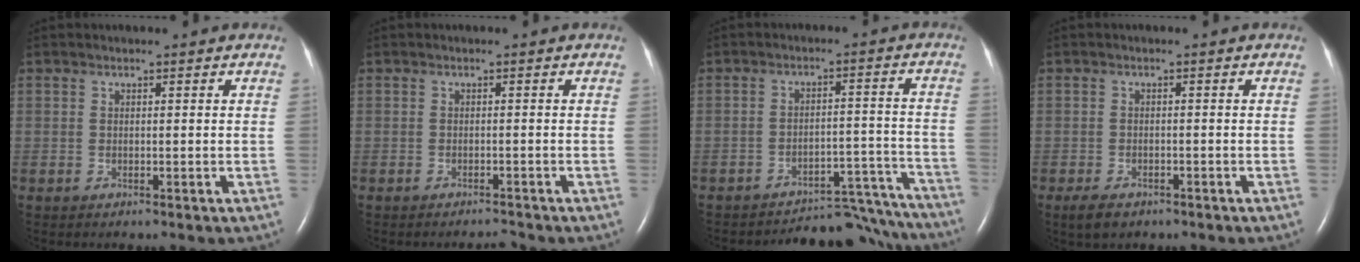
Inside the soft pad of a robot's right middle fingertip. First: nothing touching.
{"total": 1.1, "force": [-1.1, -0.1, 0.1], "torque": [-0.004, -0.006, -0.014]}
{"total": 13.9, "force": [-13.6, 2.5, 0.2], "torque": [0.018, 0.042, -0.174]}
{"total": 2.9, "force": [-2.0, 1.5, 1.5], "torque": [-0.031, -0.003, -0.026]}